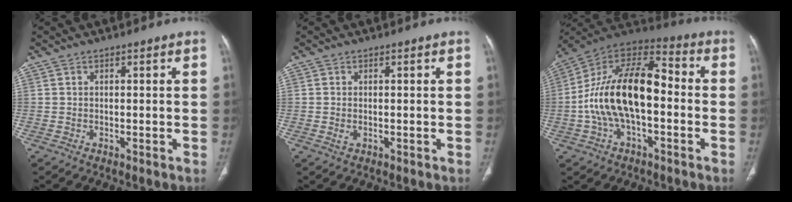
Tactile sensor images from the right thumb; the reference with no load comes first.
{"total": 1.3, "force": [-0.2, 0.8, 1.0], "torque": [-0.027, 0.002, -0.001]}
{"total": 20.4, "force": [-2.1, 10.5, 17.3], "torque": [-0.310, 0.047, -0.041]}